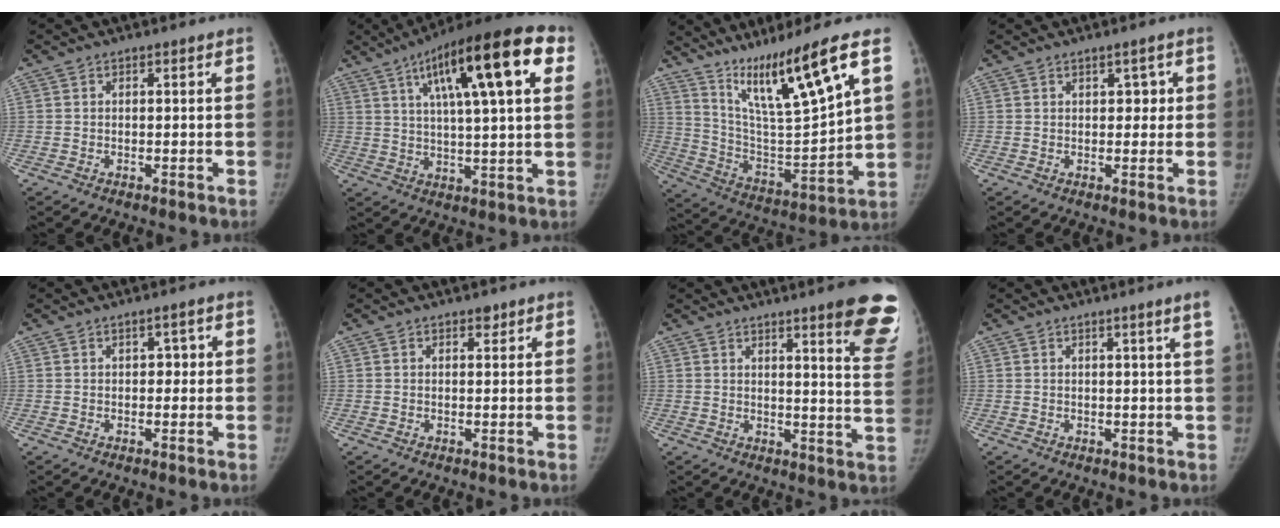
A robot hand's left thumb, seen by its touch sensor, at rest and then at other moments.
{"total": 21.8, "force": [8.6, 5.6, 19.2], "torque": [-0.275, 0.011, 0.129]}
{"total": 18.9, "force": [11.0, 1.5, 15.3], "torque": [-0.244, -0.059, 0.205]}
{"total": 2.8, "force": [0.7, 1.7, 2.1], "torque": [-0.005, -0.001, 0.007]}
{"total": 2.3, "force": [0.4, 1.5, 1.7], "torque": [-0.003, 0.003, 0.001]}
{"total": 1.4, "force": [0.9, 0.9, 0.5], "torque": [0.006, -0.005, 0.011]}
{"total": 14.7, "force": [9.6, 1.8, 10.9], "torque": [-0.104, -0.057, 0.107]}
{"total": 3.0, "force": [1.7, -0.9, 2.3], "torque": [-0.033, -0.011, 0.027]}